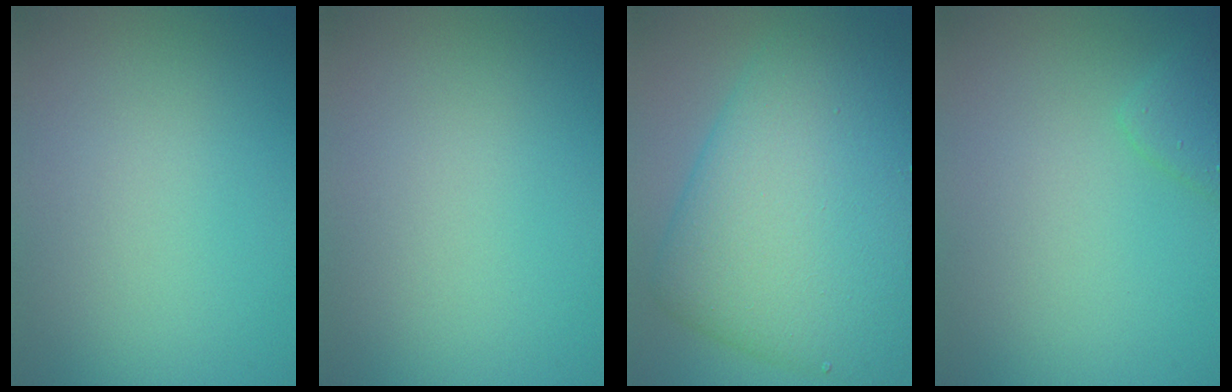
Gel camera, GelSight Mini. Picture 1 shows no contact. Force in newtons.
{"total": 0.0}
{"total": 11.1, "press": 11.1, "slide": 0.2}
{"total": 1.9, "press": 1.9, "slide": 0.1}